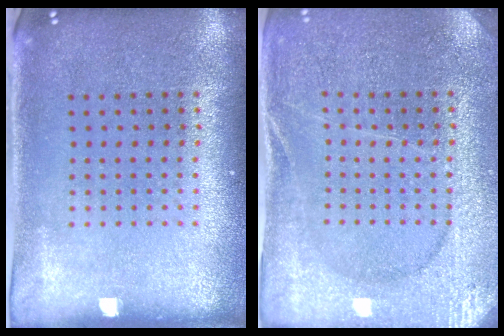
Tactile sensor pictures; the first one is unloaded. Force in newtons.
{"total": 3.0, "press": 2.9, "slide": 0.4}